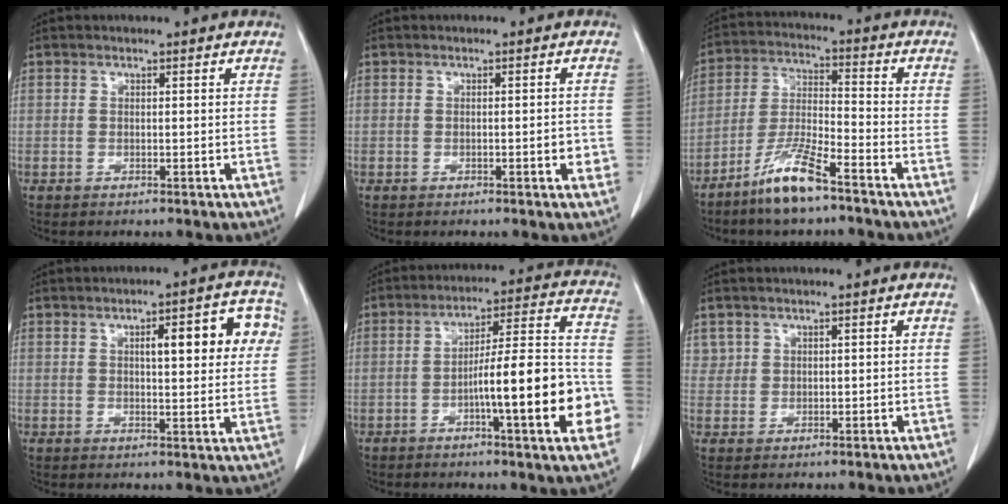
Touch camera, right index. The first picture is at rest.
{"total": 2.1, "force": [-0.6, 0.5, 2.0], "torque": [-0.026, -0.001, -0.007]}
{"total": 9.5, "force": [-6.8, 1.1, 6.6], "torque": [-0.141, -0.020, -0.134]}
{"total": 9.4, "force": [2.7, 2.5, 8.6], "torque": [-0.109, 0.019, 0.032]}
{"total": 17.5, "force": [-5.2, 1.5, 16.7], "torque": [-0.211, 0.021, -0.071]}
{"total": 1.6, "force": [0.9, 1.3, 0.0], "torque": [0.009, 0.004, 0.014]}